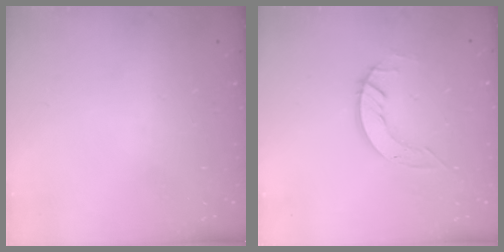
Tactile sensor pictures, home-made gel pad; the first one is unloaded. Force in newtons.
{"total": 4.8, "press": 4.8, "slide": 0.3}